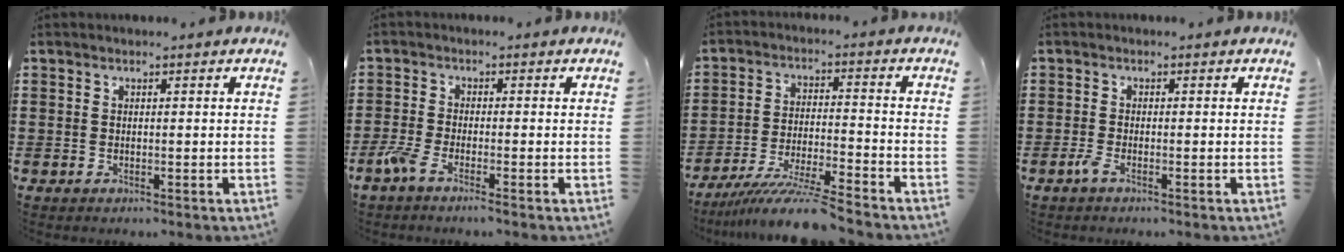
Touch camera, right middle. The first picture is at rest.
{"total": 2.8, "force": [-1.9, 0.2, 2.0], "torque": [-0.064, -0.007, -0.045]}
{"total": 9.0, "force": [-8.0, -0.2, 4.2], "torque": [-0.081, -0.006, -0.154]}
{"total": 1.4, "force": [-0.9, 0.2, 1.1], "torque": [-0.029, -0.005, -0.018]}